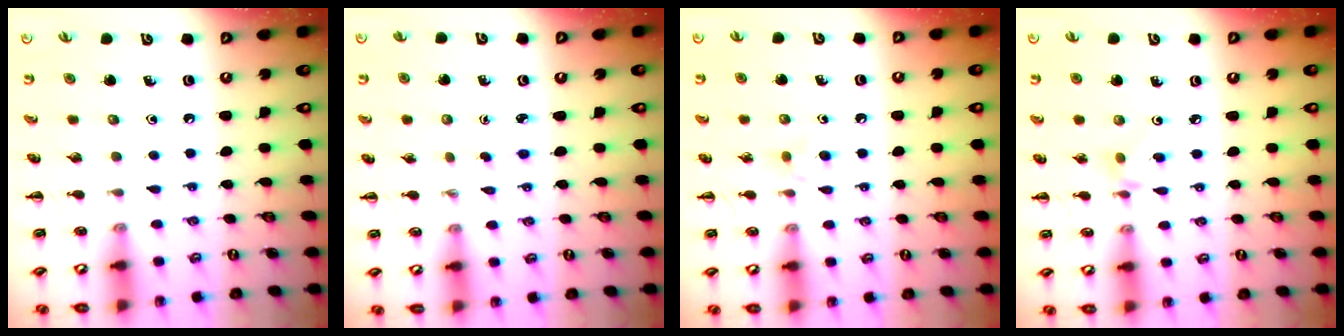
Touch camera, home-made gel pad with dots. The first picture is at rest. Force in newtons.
{"total": 2.8, "press": 2.7, "slide": 0.8}
{"total": 2.9, "press": 2.6, "slide": 1.3}
{"total": 3.8, "press": 3.7, "slide": 0.9}